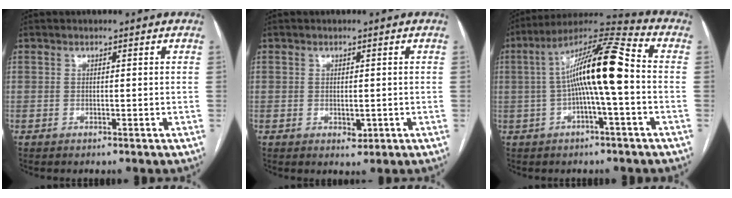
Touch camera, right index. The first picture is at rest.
{"total": 1.9, "force": [-0.3, 1.3, 1.3], "torque": [-0.017, -0.003, 0.001]}
{"total": 13.7, "force": [-0.3, 1.0, 13.7], "torque": [-0.241, 0.032, -0.012]}